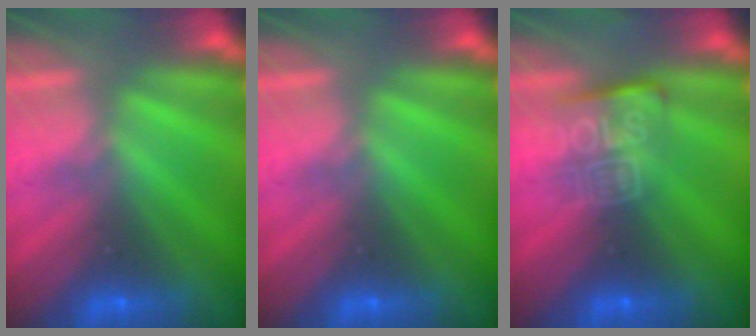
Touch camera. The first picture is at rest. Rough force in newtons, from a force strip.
{"total": 0.0}
{"total": 7.8}